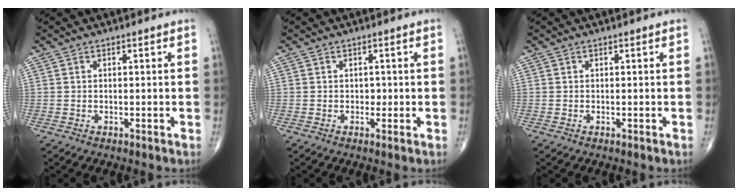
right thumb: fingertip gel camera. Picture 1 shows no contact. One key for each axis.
{"total": 1.1, "fx": -0.1, "fy": 0.9, "fz": 0.7, "tx": -0.001, "ty": 0.002, "tz": -0.003}
{"total": 0.0}